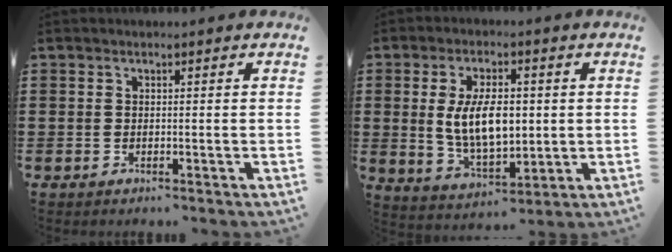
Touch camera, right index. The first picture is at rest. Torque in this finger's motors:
{"motor_torque": [2.14, 0.00, 1.05, 0.21]}